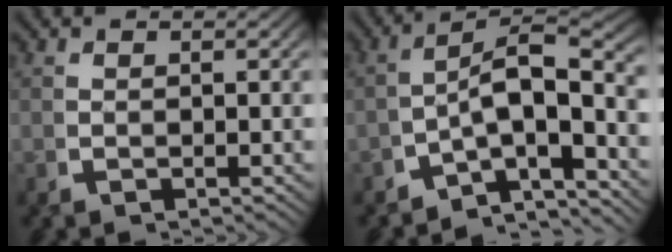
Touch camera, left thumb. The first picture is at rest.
{"total": 11.8, "force": [-2.4, 7.7, 8.7], "torque": [-0.131, -0.034, -0.038]}